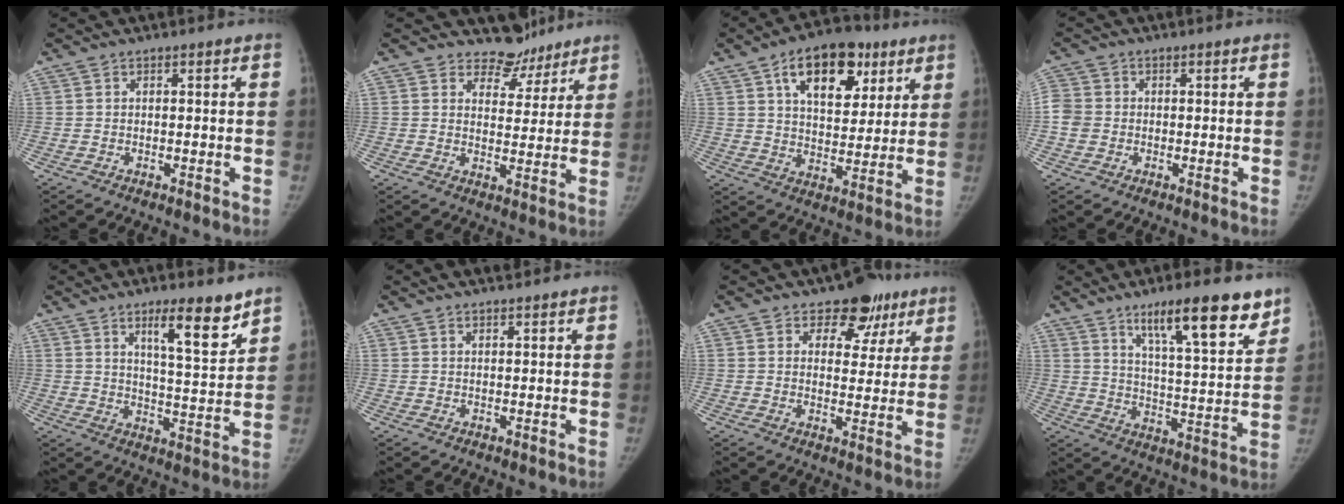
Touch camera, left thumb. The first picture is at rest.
{"total": 6.5, "force": [5.5, 3.3, -0.2], "torque": [0.036, -0.049, 0.081]}
{"total": 16.9, "force": [8.3, 9.9, 11.0], "torque": [-0.118, -0.017, 0.131]}
{"total": 4.5, "force": [-0.5, 4.1, 1.9], "torque": [-0.038, 0.008, -0.013]}
{"total": 10.3, "force": [6.9, 2.2, 7.3], "torque": [-0.093, -0.056, 0.110]}
{"total": 3.7, "force": [3.2, 1.1, 1.7], "torque": [-0.011, 0.005, 0.047]}
{"total": 8.8, "force": [5.7, 6.0, 3.1], "torque": [0.009, -0.022, 0.074]}
{"total": 16.3, "force": [11.0, 3.5, 11.6], "torque": [-0.146, -0.065, 0.177]}